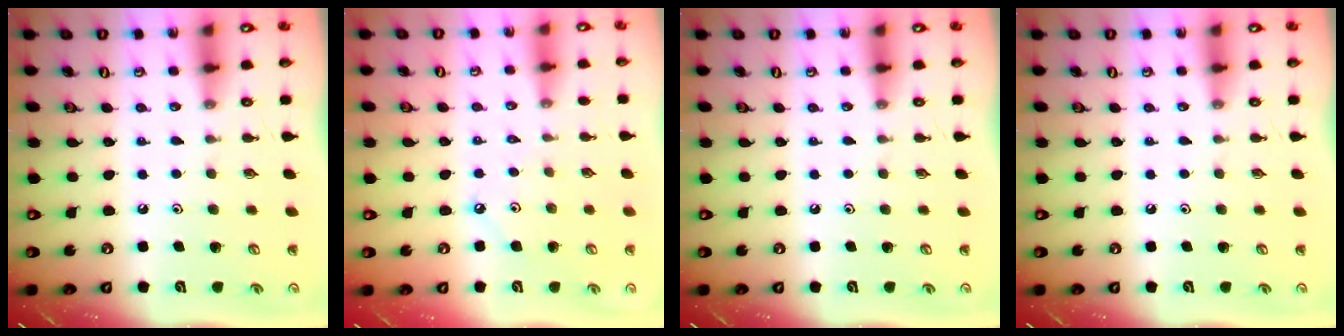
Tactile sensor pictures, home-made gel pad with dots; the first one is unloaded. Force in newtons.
{"total": 3.0, "press": 3.0, "slide": 0.2}
{"total": 0.0}
{"total": 0.0}